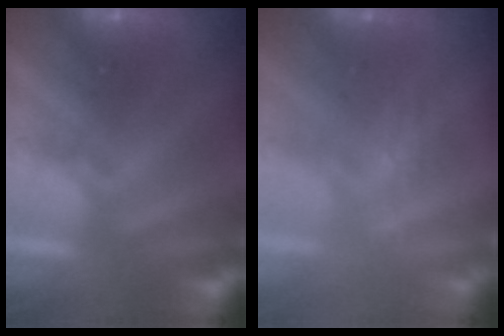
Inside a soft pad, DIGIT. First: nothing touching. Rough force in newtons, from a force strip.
{"total": 2.7}